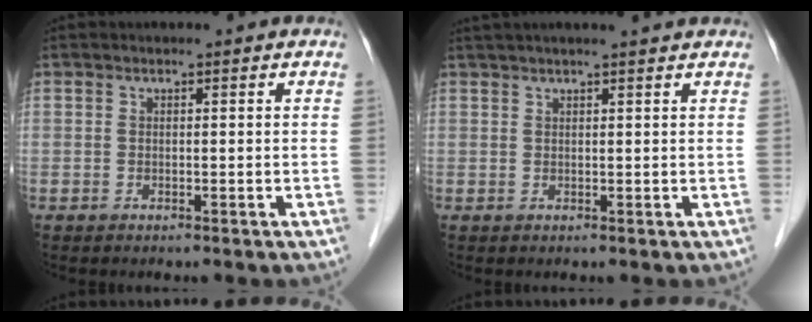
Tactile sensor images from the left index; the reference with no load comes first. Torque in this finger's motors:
{"motor_torque": [1.11, -1.03, -0.04, 0.02]}